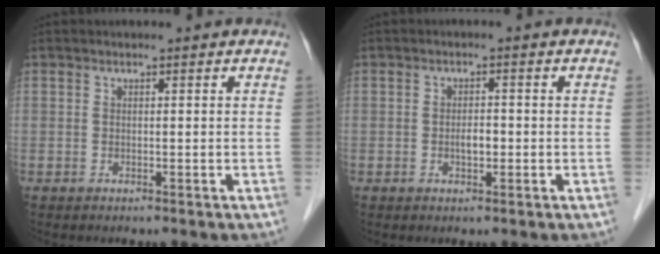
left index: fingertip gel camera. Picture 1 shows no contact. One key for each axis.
{"total": 2.0, "fx": -0.5, "fy": 0.9, "fz": 1.7, "tx": -0.029, "ty": 0.003, "tz": -0.008}